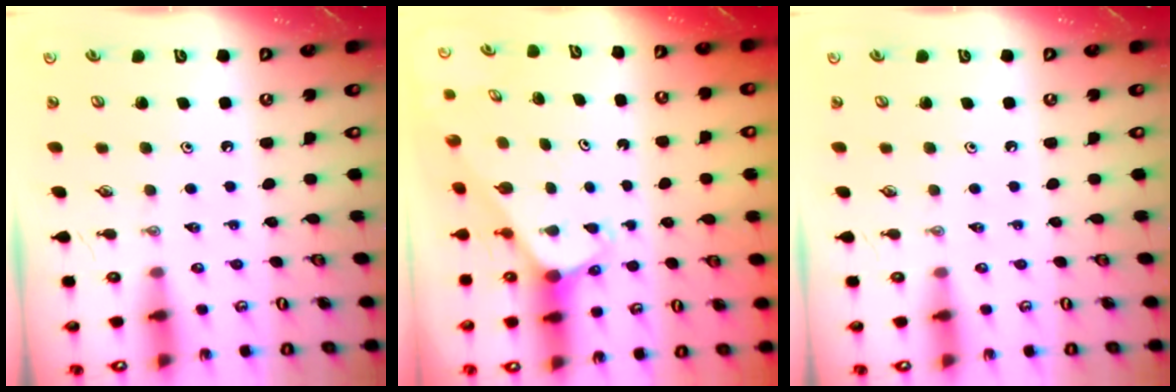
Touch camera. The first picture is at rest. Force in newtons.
{"total": 1.9, "press": 1.9, "slide": 0.1}
{"total": 0.0}